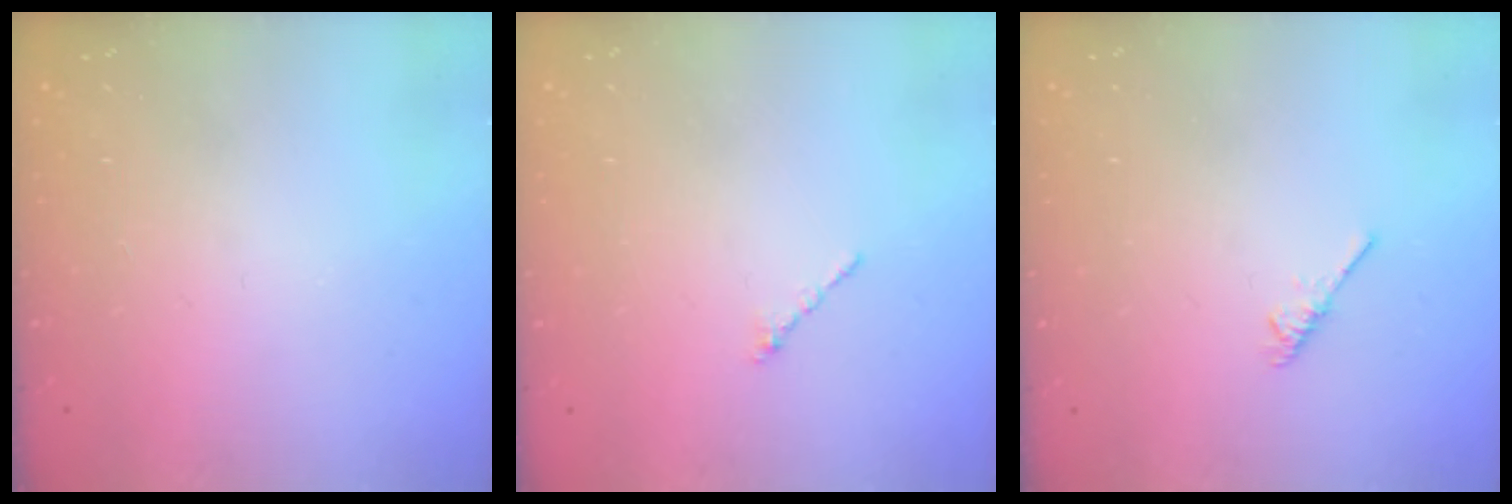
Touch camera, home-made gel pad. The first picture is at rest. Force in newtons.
{"total": 1.0, "press": 0.9, "slide": 0.4}
{"total": 1.9, "press": 1.9, "slide": 0.4}